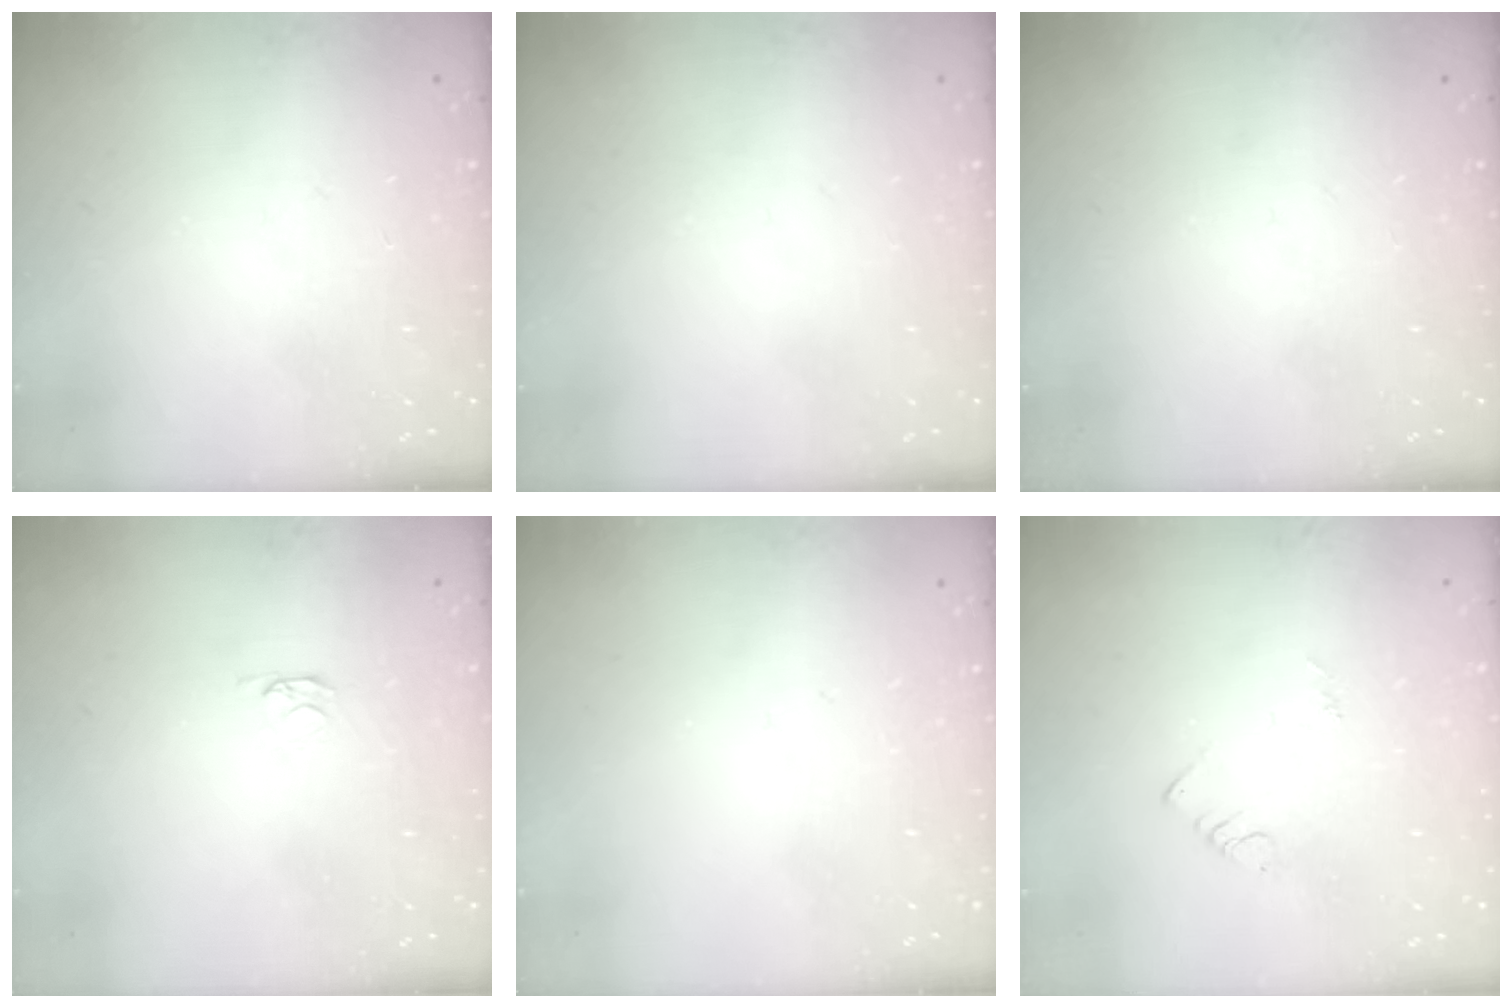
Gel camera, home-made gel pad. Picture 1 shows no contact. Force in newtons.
{"total": 0.0}
{"total": 0.0}
{"total": 2.1, "press": 2.0, "slide": 0.3}
{"total": 0.0}
{"total": 3.2, "press": 3.2, "slide": 0.3}